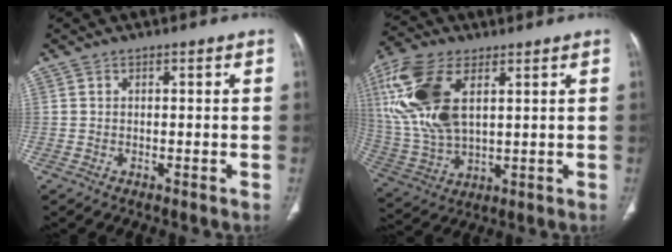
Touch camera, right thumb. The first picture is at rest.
{"total": 18.3, "force": [5.6, 9.6, 14.4], "torque": [-0.316, -0.009, 0.115]}